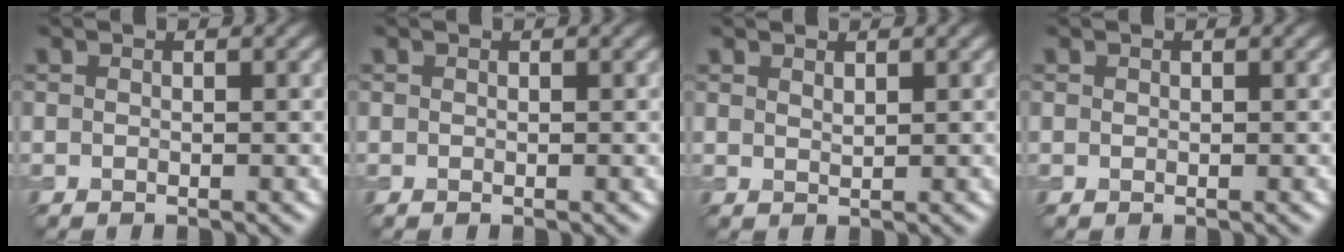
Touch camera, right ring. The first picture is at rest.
{"total": 0.0}
{"total": 0.7, "force": [0.7, 0.2, 0.3], "torque": [-0.007, -0.001, 0.016]}
{"total": 0.0}